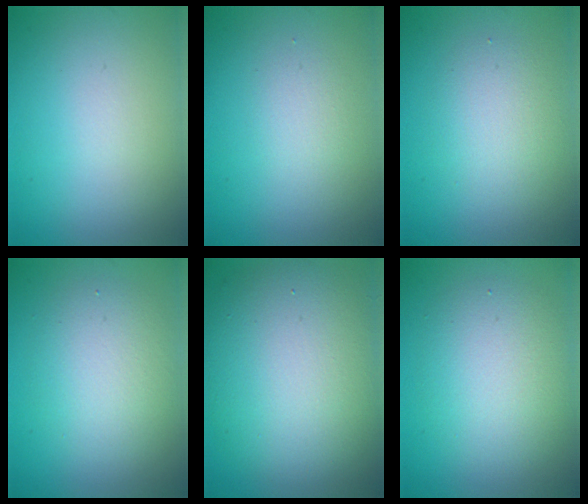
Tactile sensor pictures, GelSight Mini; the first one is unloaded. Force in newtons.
{"total": 1.4, "press": 1.4, "slide": 0.1}
{"total": 2.6, "press": 2.6, "slide": 0.3}
{"total": 4.0, "press": 4.0, "slide": 0.5}
{"total": 11.3, "press": 11.2, "slide": 0.8}
{"total": 4.8, "press": 4.8, "slide": 0.2}